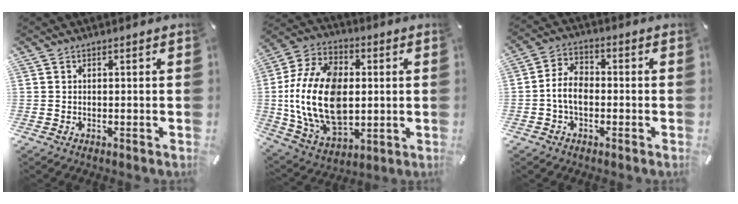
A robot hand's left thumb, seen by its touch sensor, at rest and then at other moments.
{"total": 21.8, "force": [-0.6, 15.2, 15.7], "torque": [-0.340, -0.001, -0.010]}
{"total": 6.5, "force": [-1.8, 4.1, 4.6], "torque": [-0.099, 0.011, -0.037]}